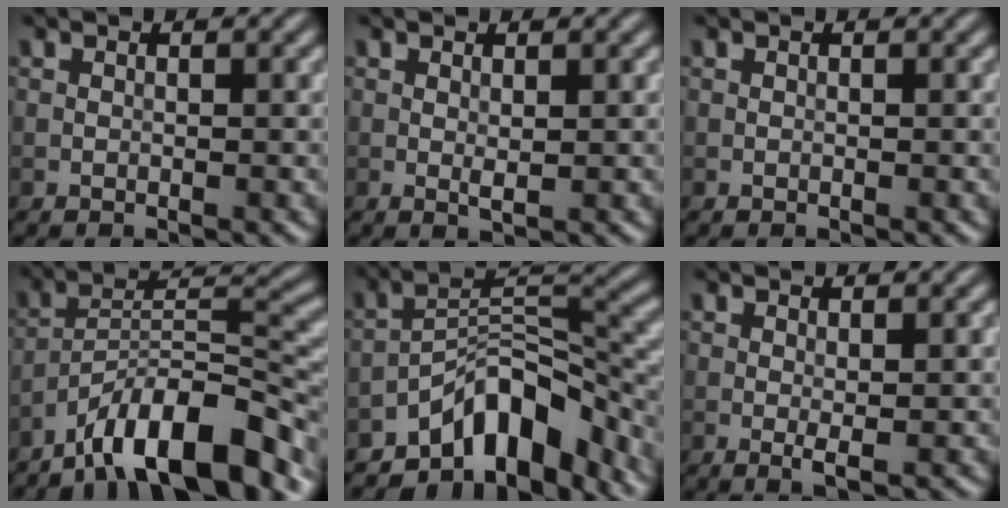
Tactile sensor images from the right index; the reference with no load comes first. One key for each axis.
{"total": 0.8, "fx": 0.3, "fy": 0.2, "fz": 0.8, "tx": -0.016, "ty": -0.004, "tz": 0.005}
{"total": 0.0}
{"total": 11.7, "fx": -8.4, "fy": 3.0, "fz": 7.6, "tx": -0.112, "ty": 0.021, "tz": -0.154}
{"total": 8.7, "fx": -6.4, "fy": 3.3, "fz": 4.9, "tx": -0.051, "ty": 0.009, "tz": -0.117}
{"total": 1.2, "fx": 0.0, "fy": 0.2, "fz": 1.2, "tx": -0.021, "ty": -0.004, "tz": -0.001}